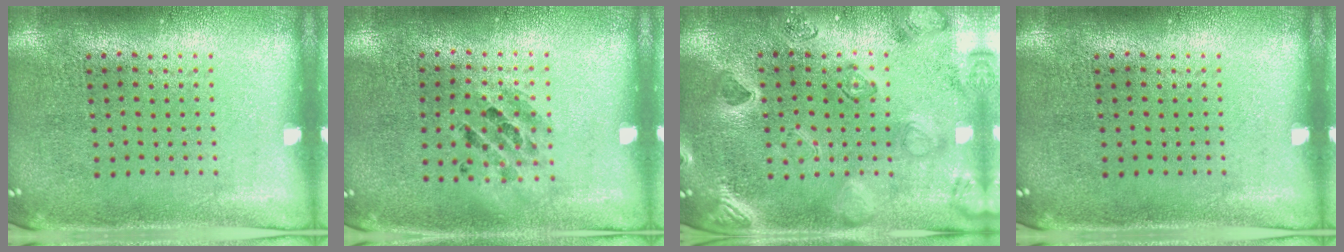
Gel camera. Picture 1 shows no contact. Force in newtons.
{"total": 1.1, "press": 1.0, "slide": 0.2}
{"total": 2.4, "press": 2.4, "slide": 0.5}
{"total": 0.0}